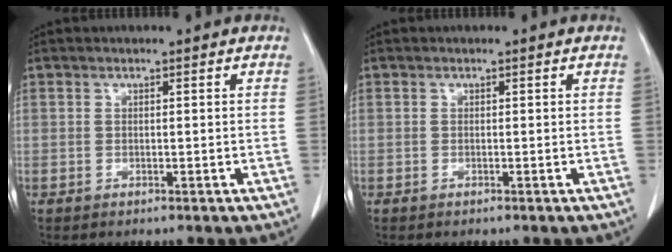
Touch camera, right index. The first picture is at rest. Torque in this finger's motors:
{"motor_torque": [0.02, -0.02, 0.00, 0.02]}